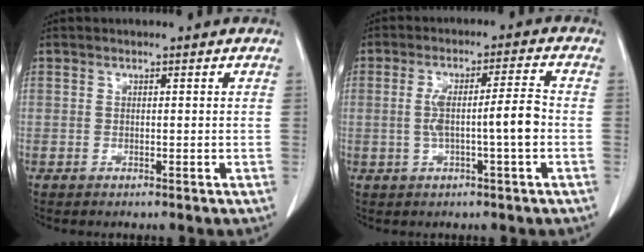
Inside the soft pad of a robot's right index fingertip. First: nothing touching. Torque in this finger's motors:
{"motor_torque": [1.17, -0.32, 0.54, 0.10]}